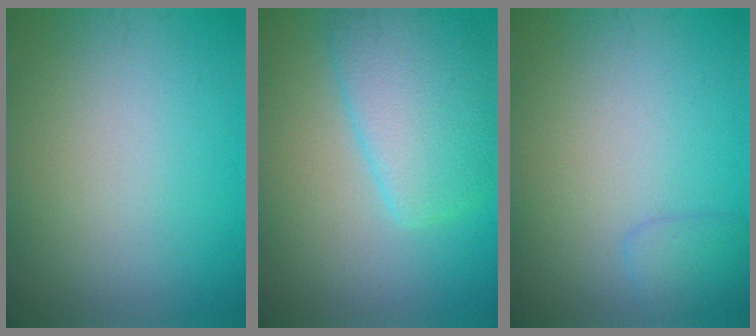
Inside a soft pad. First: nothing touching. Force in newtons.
{"total": 5.5, "press": 5.5, "slide": 0.3}
{"total": 1.3, "press": 1.3, "slide": 0.1}